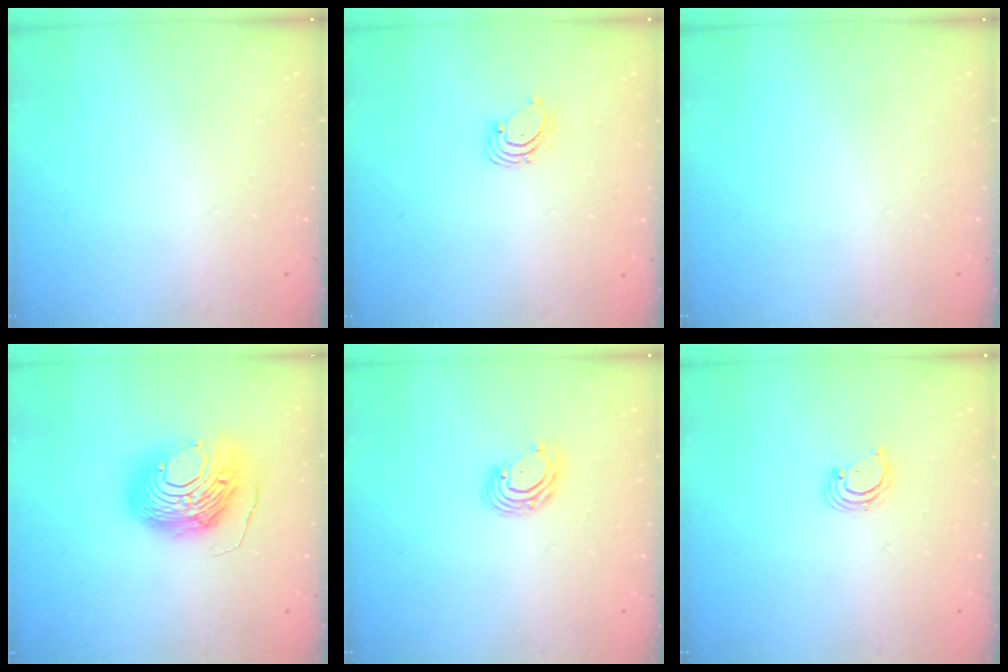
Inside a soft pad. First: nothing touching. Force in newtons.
{"total": 1.6, "press": 1.6, "slide": 0.1}
{"total": 0.0}
{"total": 16.2, "press": 16.2, "slide": 1.3}
{"total": 5.7, "press": 5.7, "slide": 0.9}
{"total": 3.3, "press": 3.3, "slide": 0.3}